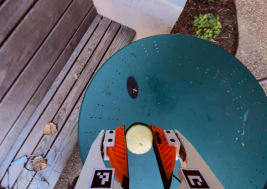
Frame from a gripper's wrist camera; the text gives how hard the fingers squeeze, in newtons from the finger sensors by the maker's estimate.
{"total": 11.4, "left": 11.7, "right": 11.0}